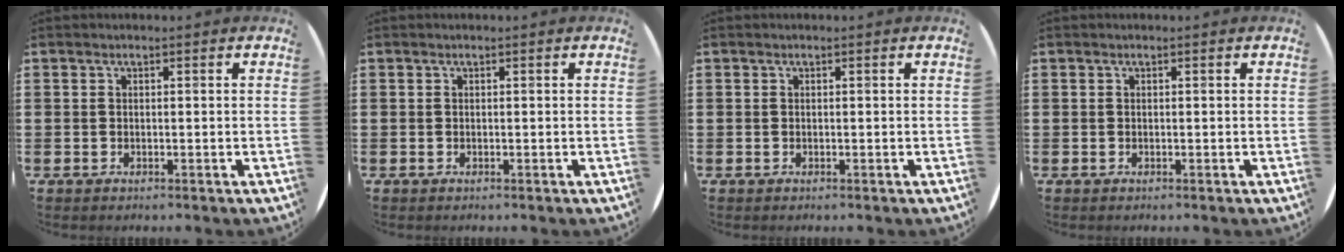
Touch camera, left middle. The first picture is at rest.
{"total": 0.0}
{"total": 0.0}
{"total": 0.0}